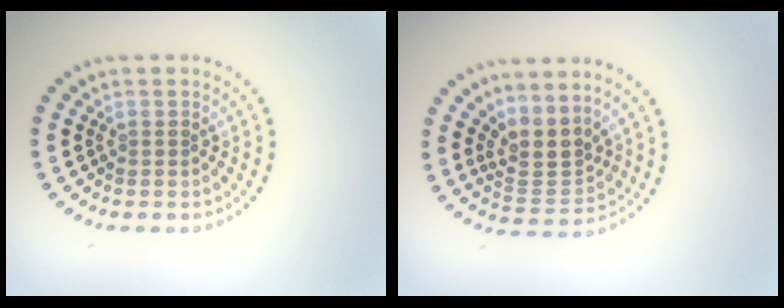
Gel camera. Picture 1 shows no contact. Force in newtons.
{"total": 3.1, "press": 2.2, "slide": 2.1}